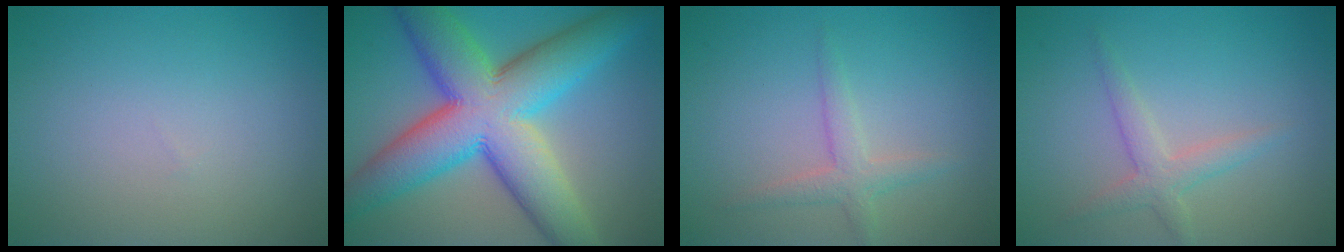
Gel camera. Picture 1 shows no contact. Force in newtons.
{"total": 13.4, "press": 13.4, "slide": 0.3}
{"total": 2.2, "press": 2.2, "slide": 0.1}
{"total": 2.2, "press": 2.2, "slide": 0.1}